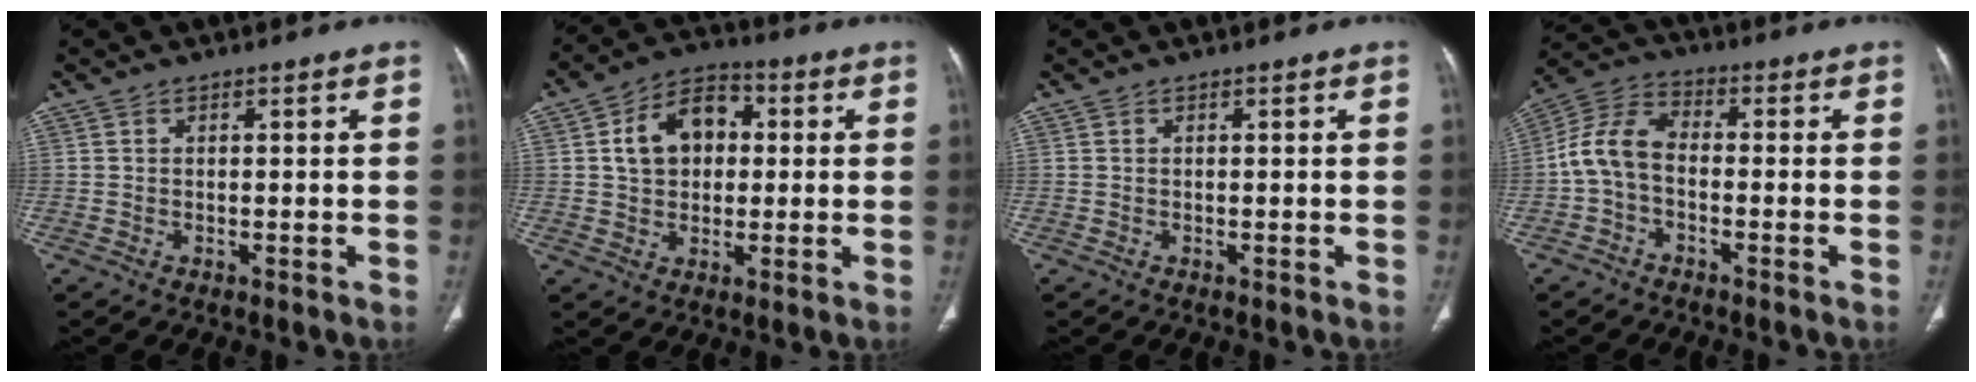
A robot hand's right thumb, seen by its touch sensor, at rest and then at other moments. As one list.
[{"total": 11.2, "force": [1.8, 8.3, 7.4], "torque": [-0.097, 0.016, 0.023]}, {"total": 0.0}, {"total": 8.2, "force": [-1.6, 5.2, 6.1], "torque": [-0.121, 0.032, -0.044]}]